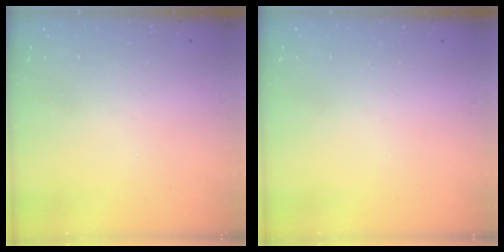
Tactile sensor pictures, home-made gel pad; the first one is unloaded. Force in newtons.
{"total": 0.0}